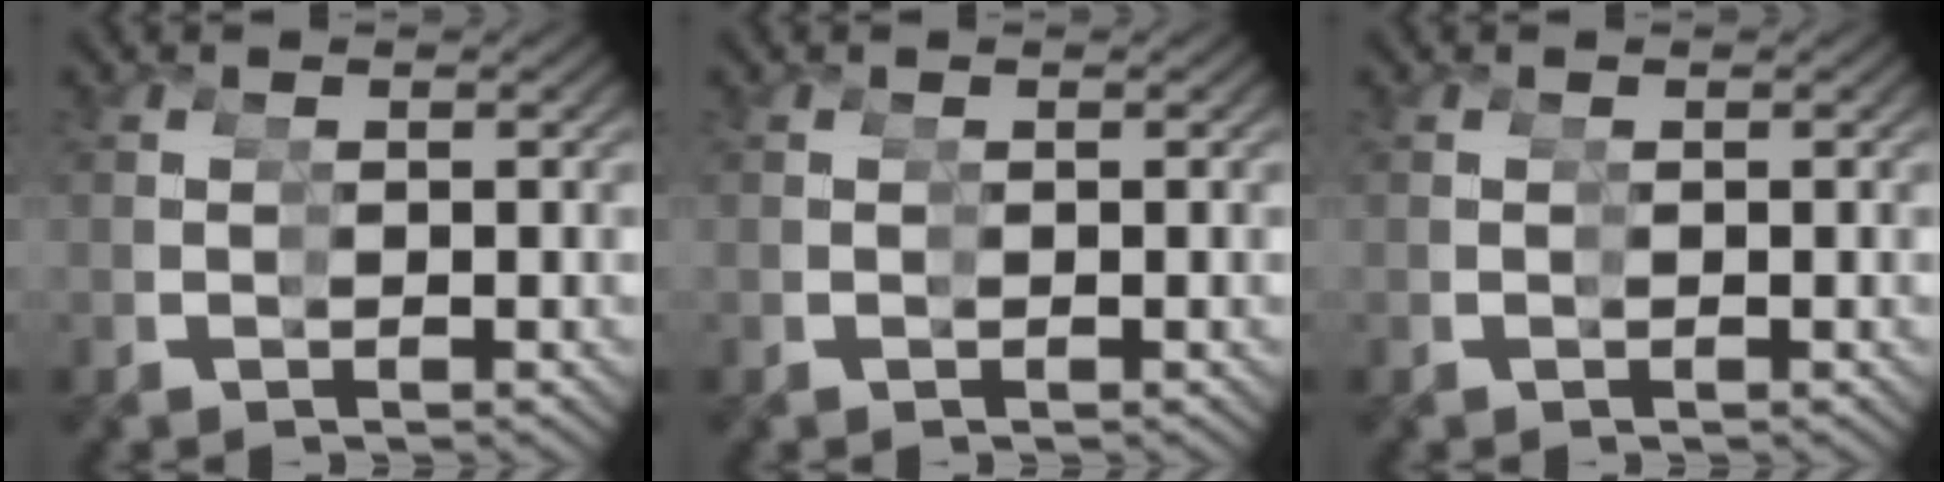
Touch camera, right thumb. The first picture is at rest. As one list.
[{"total": 0.0}, {"total": 0.0}]